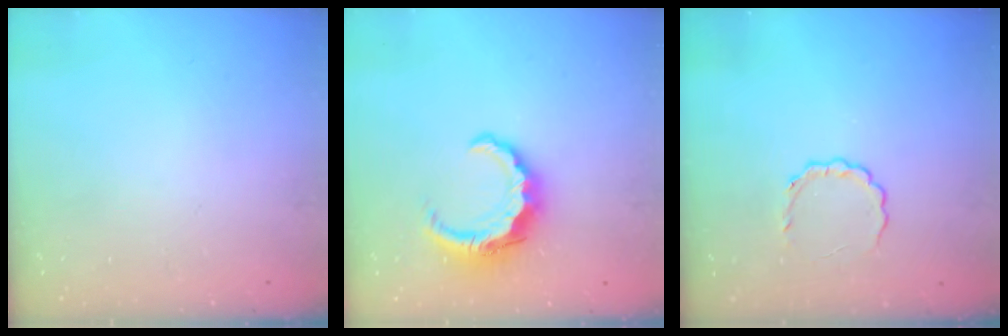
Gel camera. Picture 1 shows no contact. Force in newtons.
{"total": 8.5, "press": 8.5, "slide": 0.9}
{"total": 2.8, "press": 2.8, "slide": 0.4}